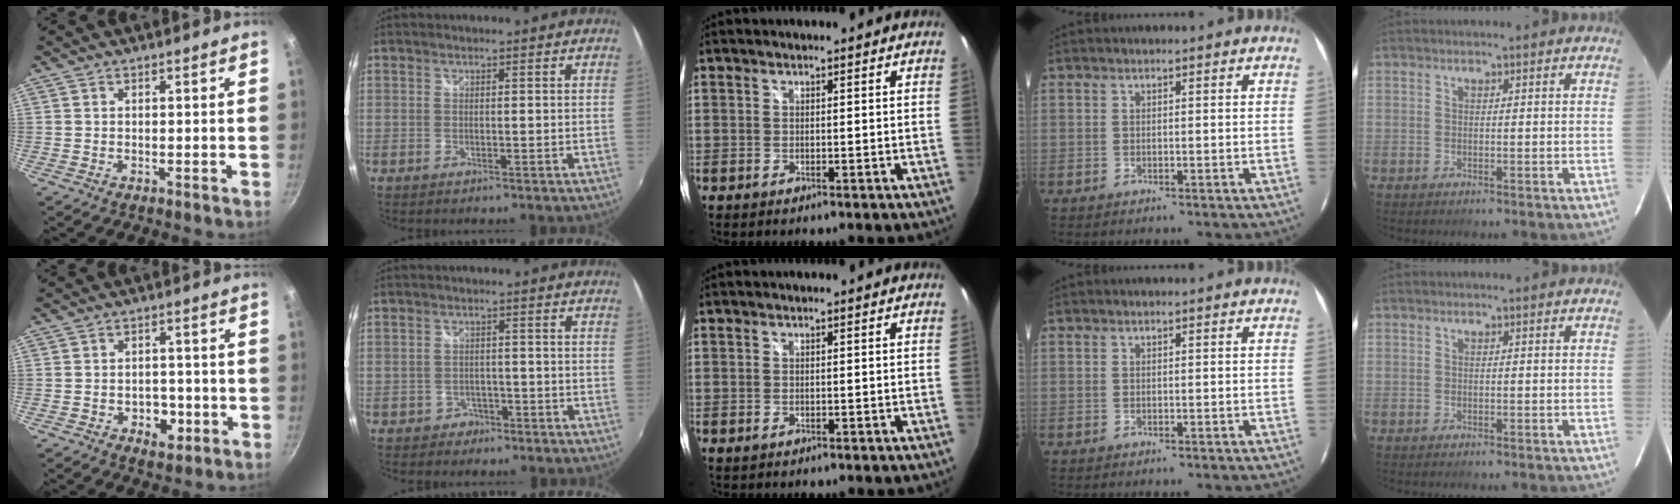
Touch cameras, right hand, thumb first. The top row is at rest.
{"thumb": {"total": 5.5, "force": [-1.9, 3.8, 3.4], "torque": [-0.027, 0.009, -0.025]}, "index": {"total": 3.4, "force": [-2.1, 2.7, 0.2], "torque": [-0.011, 0.009, -0.031]}}